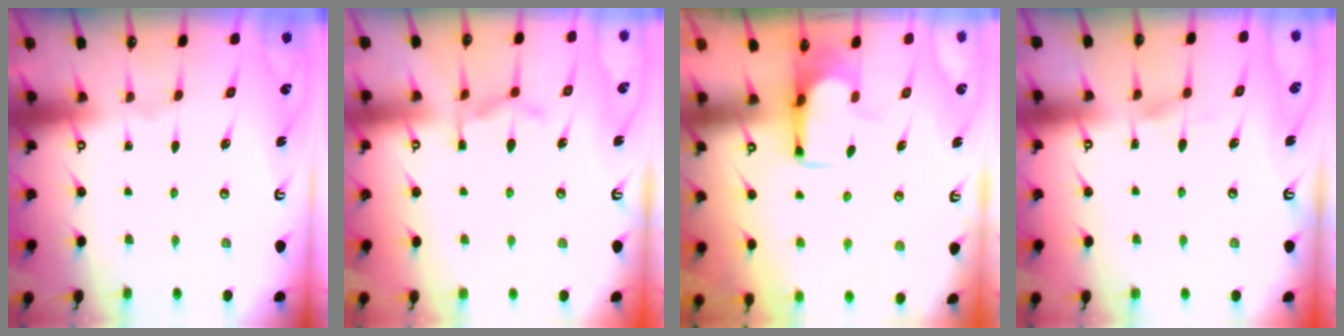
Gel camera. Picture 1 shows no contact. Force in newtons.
{"total": 8.3, "press": 8.2, "slide": 1.3}
{"total": 3.4, "press": 3.4, "slide": 0.5}
{"total": 5.4, "press": 5.4, "slide": 0.5}